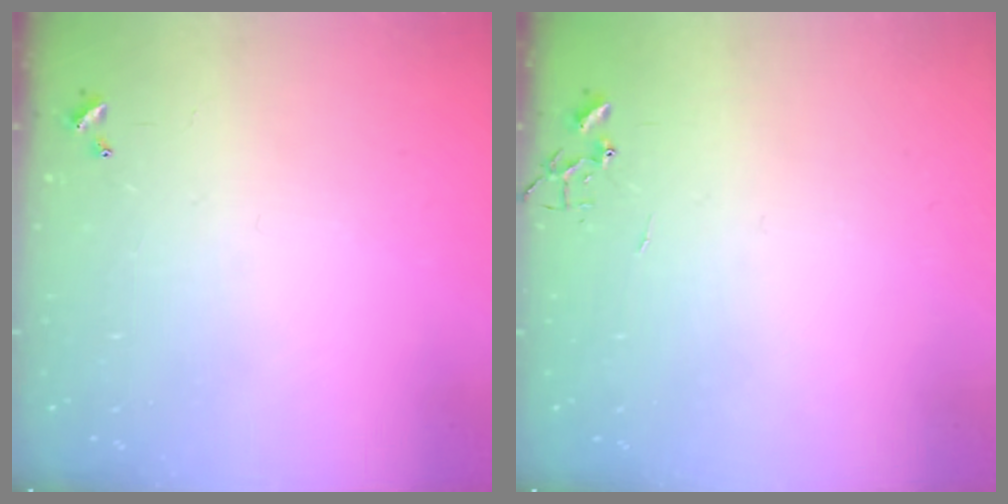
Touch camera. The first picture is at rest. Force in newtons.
{"total": 0.0}